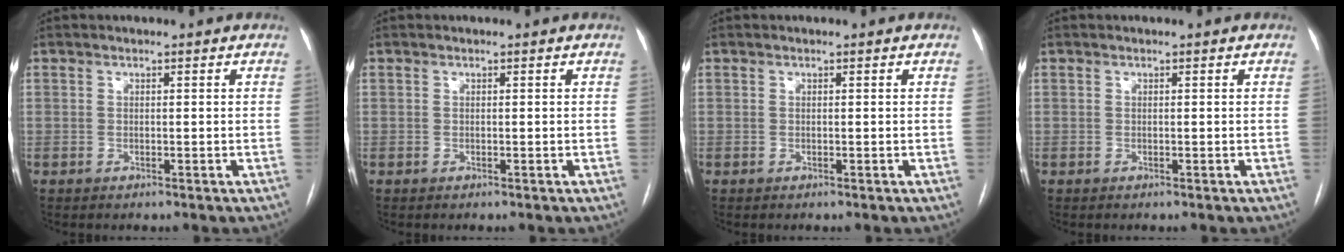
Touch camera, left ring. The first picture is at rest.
{"total": 0.0}
{"total": 0.0}
{"total": 0.0}